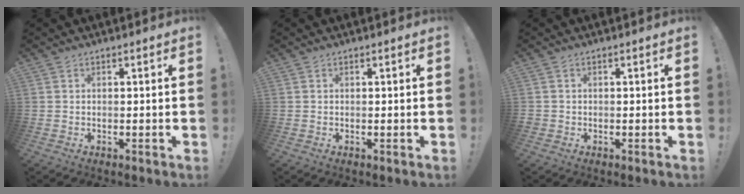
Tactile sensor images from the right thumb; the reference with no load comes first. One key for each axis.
{"total": 0.0}
{"total": 1.2, "fx": -0.2, "fy": 1.1, "fz": 0.3, "tx": -0.005, "ty": 0.003, "tz": -0.004}